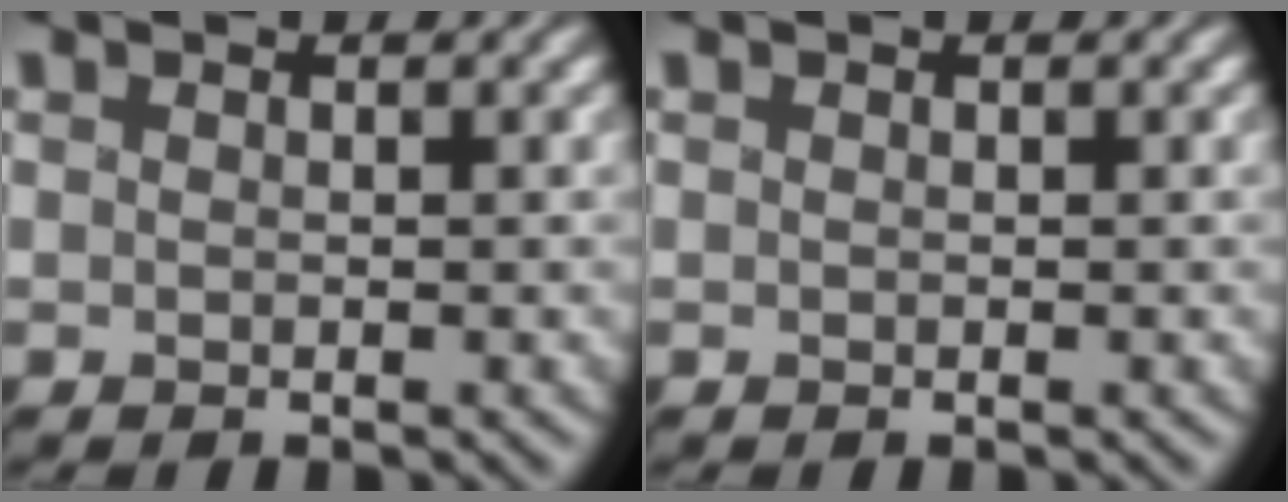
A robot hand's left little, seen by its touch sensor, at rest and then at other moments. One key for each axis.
{"total": 0.0}